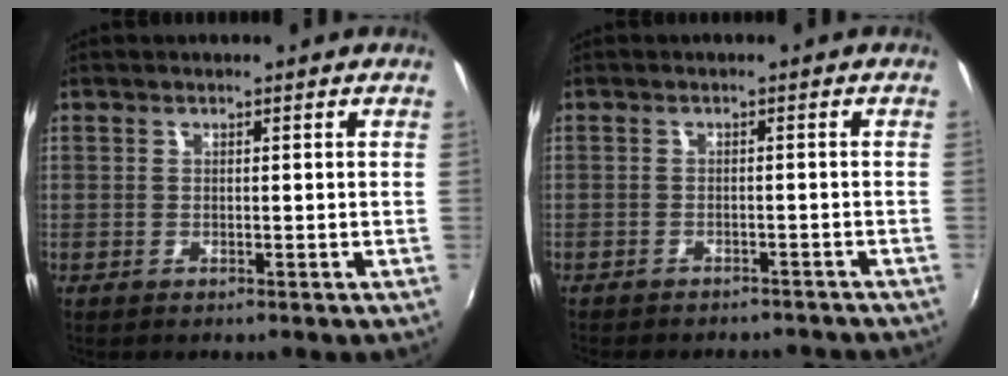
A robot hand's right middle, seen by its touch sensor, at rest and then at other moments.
{"total": 7.9, "force": [-7.1, 2.4, 2.5], "torque": [-0.061, -0.012, -0.091]}